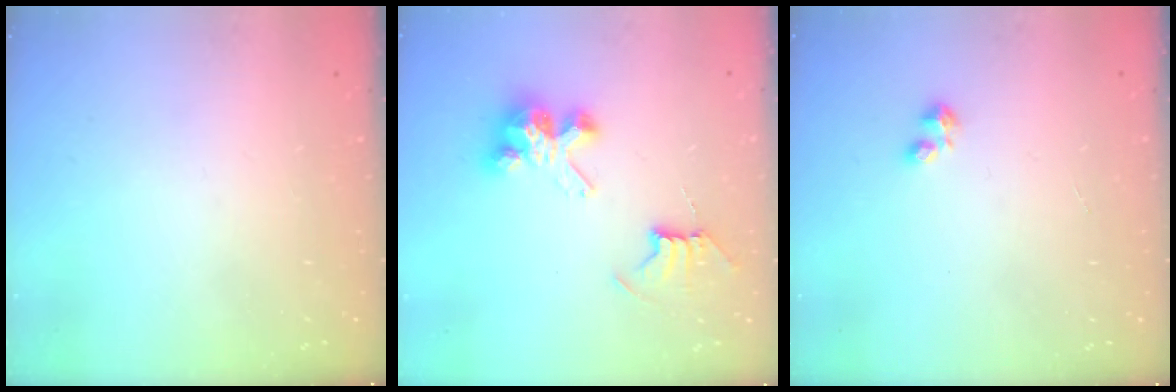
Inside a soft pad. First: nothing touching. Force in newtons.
{"total": 8.1, "press": 8.1, "slide": 0.4}
{"total": 1.5, "press": 1.5, "slide": 0.3}